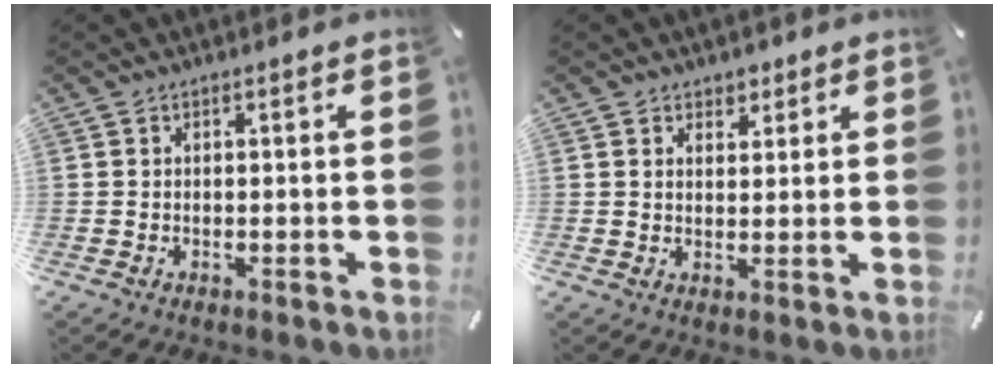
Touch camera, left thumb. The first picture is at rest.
{"total": 3.1, "force": [1.8, 2.5, 0.2], "torque": [0.012, -0.003, 0.027]}